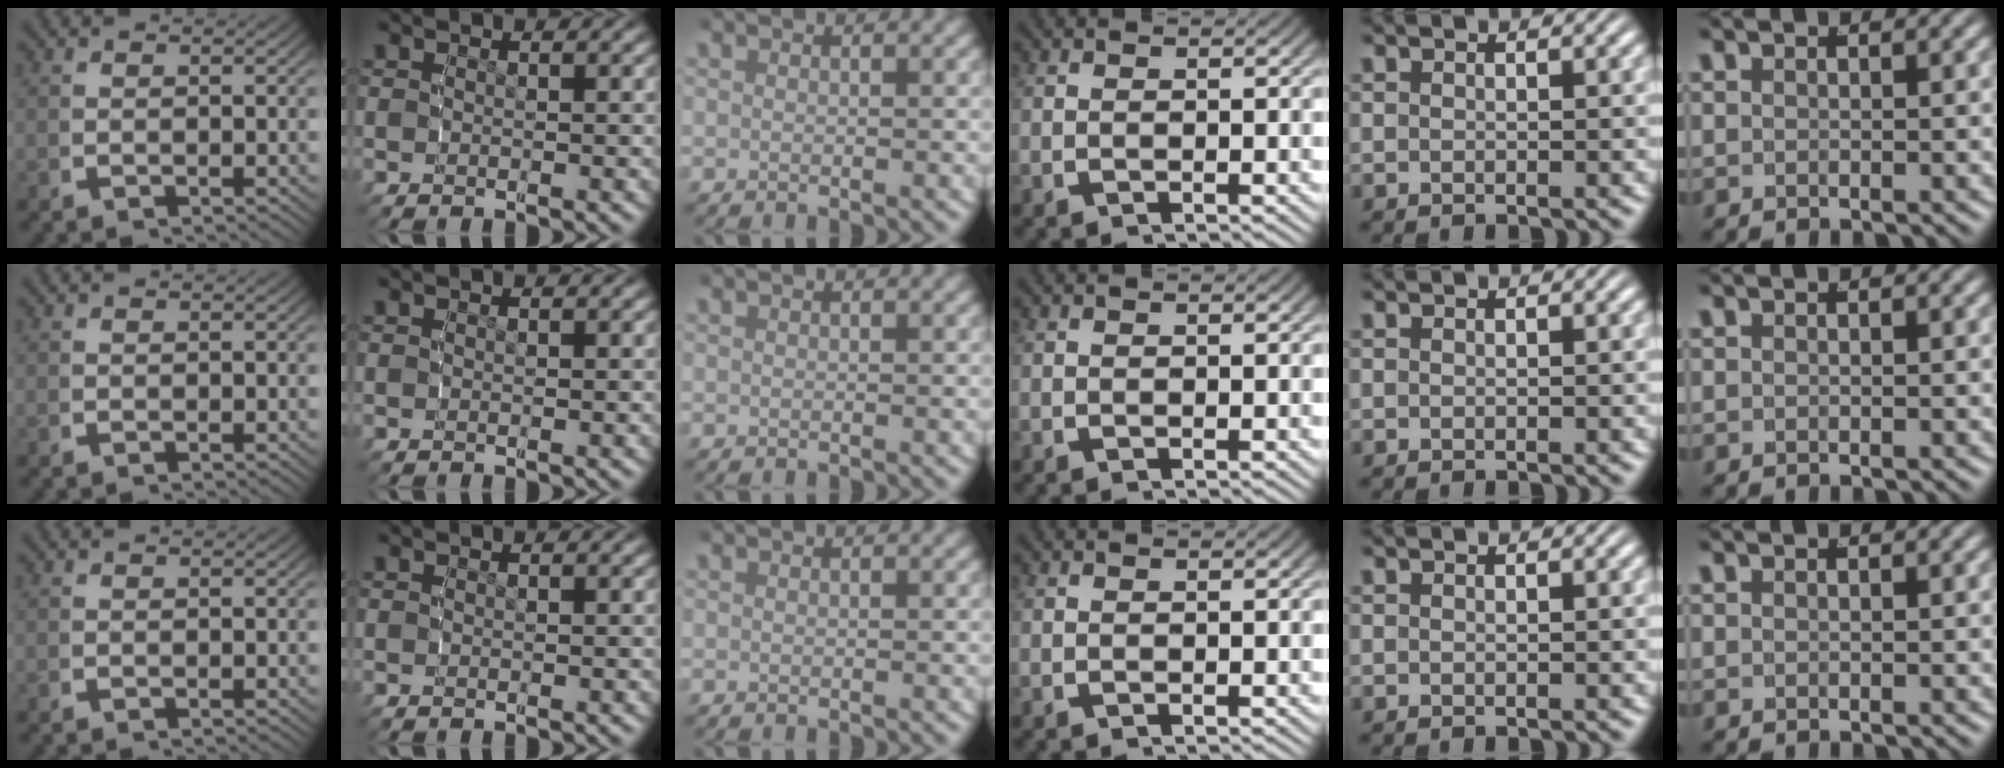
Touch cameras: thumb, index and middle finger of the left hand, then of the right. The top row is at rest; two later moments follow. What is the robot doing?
{"motion": "reach", "object": "router"}